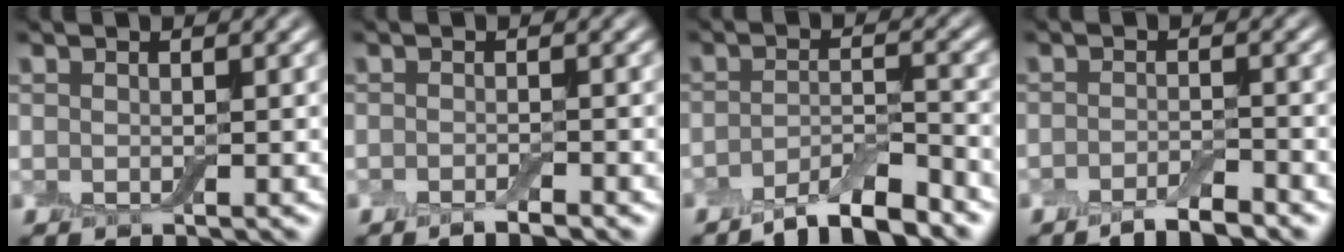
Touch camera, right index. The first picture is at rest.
{"total": 1.5, "force": [-1.2, 0.1, 0.9], "torque": [-0.014, 0.000, -0.022]}
{"total": 4.9, "force": [-3.9, 0.9, 2.8], "torque": [-0.046, 0.001, -0.069]}
{"total": 2.9, "force": [-2.3, 0.6, 1.7], "torque": [-0.029, 0.002, -0.042]}